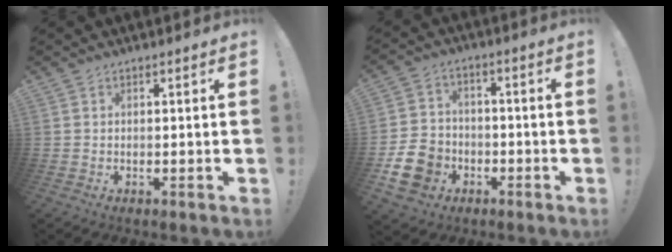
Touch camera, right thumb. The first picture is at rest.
{"total": 12.9, "force": [-4.9, 10.4, 5.7], "torque": [-0.101, 0.039, -0.084]}